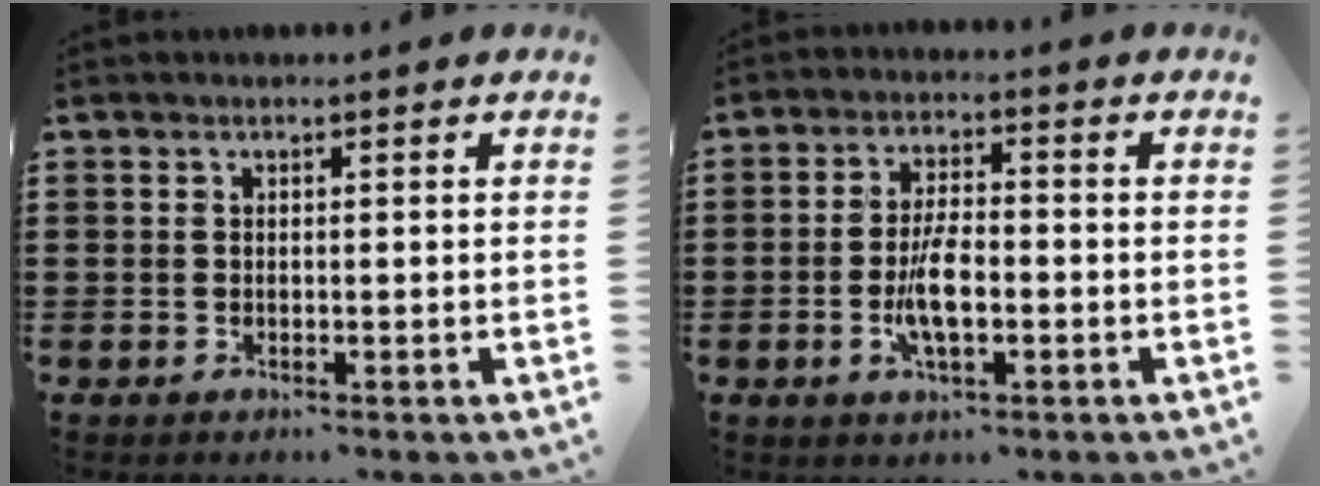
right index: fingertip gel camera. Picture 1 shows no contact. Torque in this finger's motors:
{"motor_torque": [2.14, 0.00, 0.80, 0.21]}